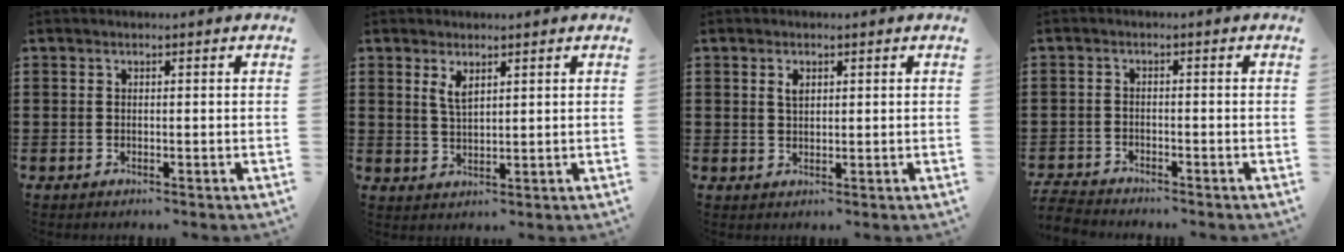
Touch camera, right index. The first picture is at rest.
{"total": 2.7, "force": [1.7, 1.0, 1.9], "torque": [-0.041, 0.003, 0.030]}
{"total": 1.7, "force": [0.8, 0.9, 1.2], "torque": [-0.027, 0.004, 0.014]}
{"total": 2.6, "force": [-2.6, 0.1, 0.1], "torque": [-0.014, -0.005, -0.057]}